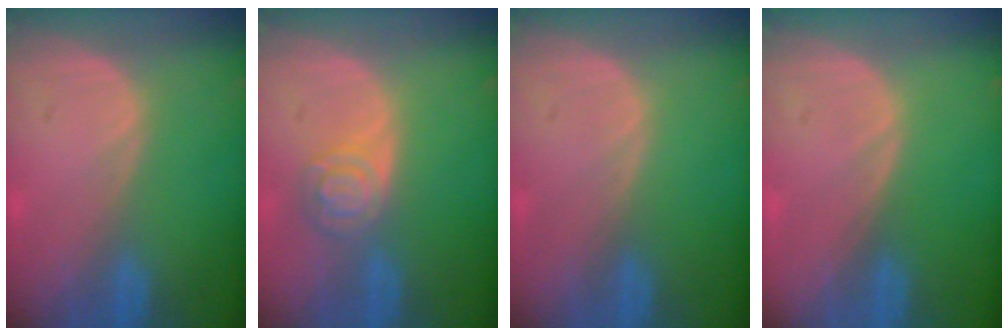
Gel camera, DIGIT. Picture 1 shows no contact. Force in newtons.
{"total": 5.1, "press": 4.4, "slide": 2.5}
{"total": 0.0}
{"total": 0.0}